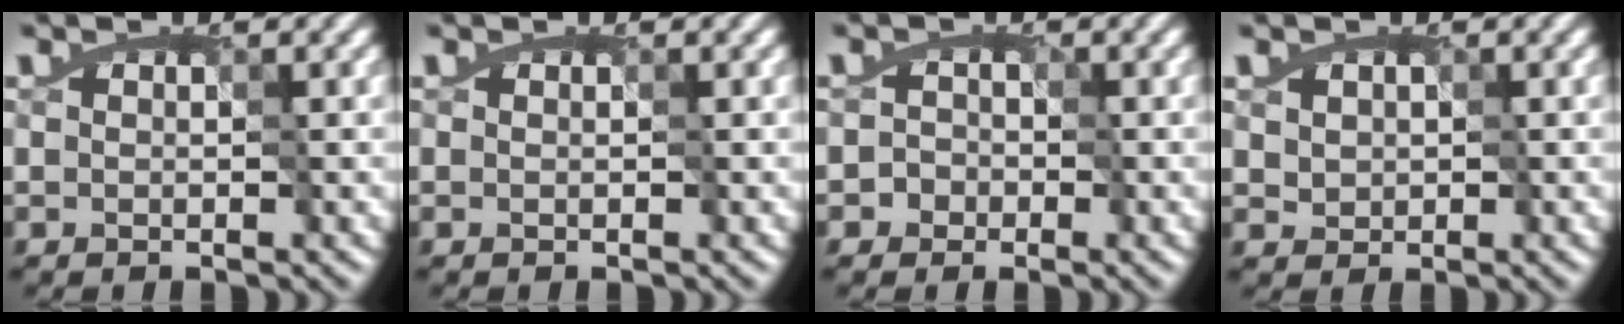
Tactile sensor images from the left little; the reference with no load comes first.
{"total": 0.0}
{"total": 2.3, "force": [-0.9, 2.1, 0.1], "torque": [0.010, 0.006, -0.021]}
{"total": 1.6, "force": [0.3, 1.5, 0.5], "torque": [-0.035, -0.005, 0.028]}